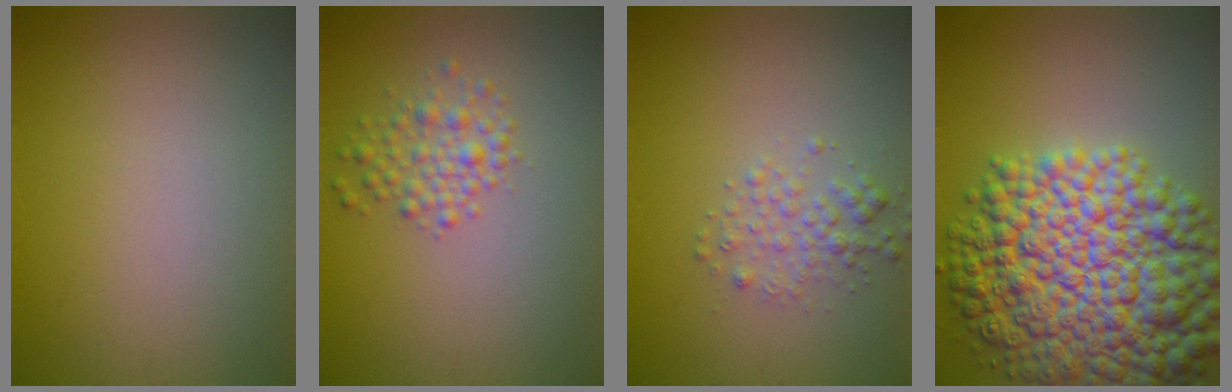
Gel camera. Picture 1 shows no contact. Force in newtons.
{"total": 3.2, "press": 3.2, "slide": 0.0}
{"total": 2.0, "press": 2.0, "slide": 0.1}
{"total": 13.6, "press": 13.6, "slide": 0.2}